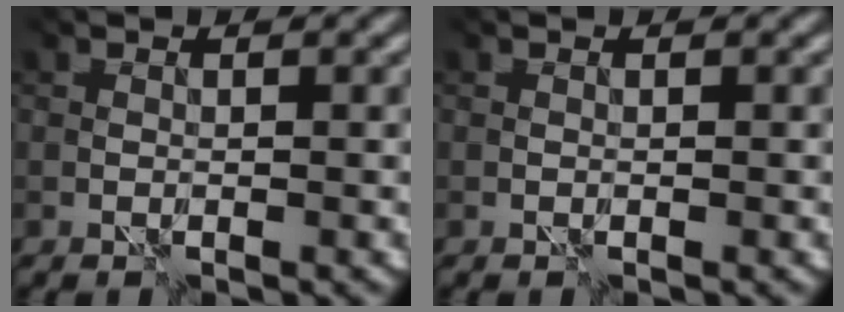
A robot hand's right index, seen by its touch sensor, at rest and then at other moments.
{"total": 0.0}